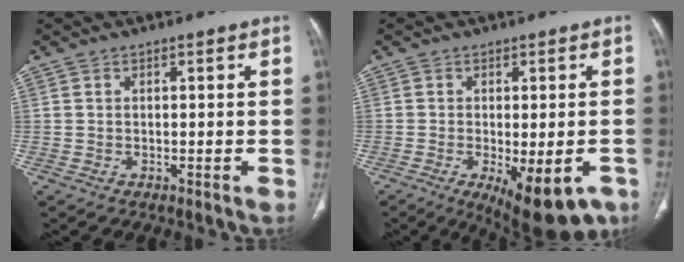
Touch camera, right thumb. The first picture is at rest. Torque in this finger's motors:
{"motor_torque": [-0.14, 0.25, -0.19, -0.16, 0.05]}